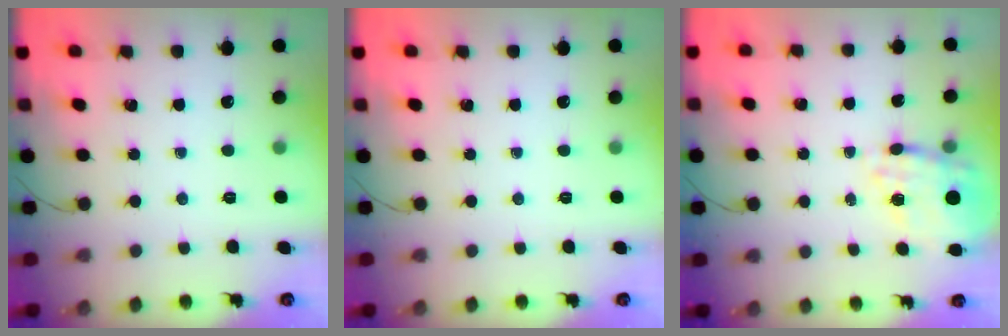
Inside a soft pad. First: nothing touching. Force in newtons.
{"total": 0.0}
{"total": 15.8, "press": 15.5, "slide": 3.2}